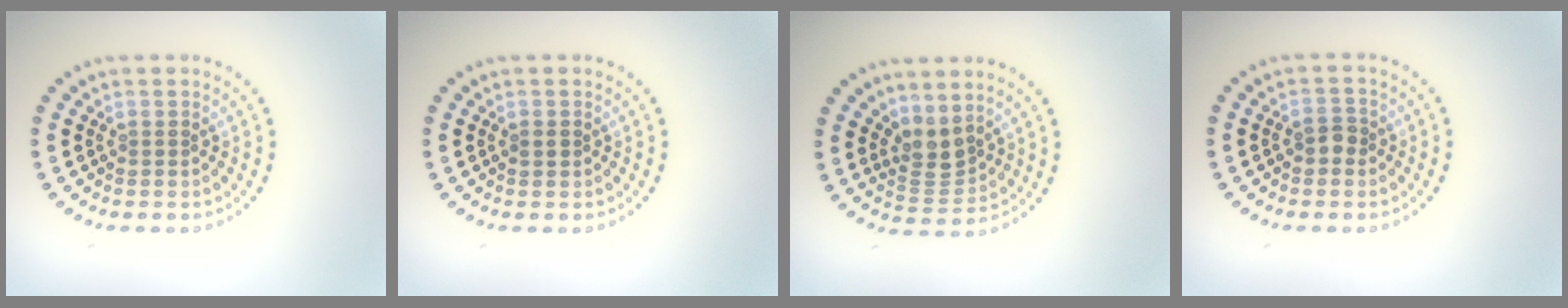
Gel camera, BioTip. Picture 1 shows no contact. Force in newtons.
{"total": 0.7, "press": 0.7, "slide": 0.2}
{"total": 2.7, "press": 2.0, "slide": 1.8}
{"total": 1.5, "press": 1.4, "slide": 0.5}